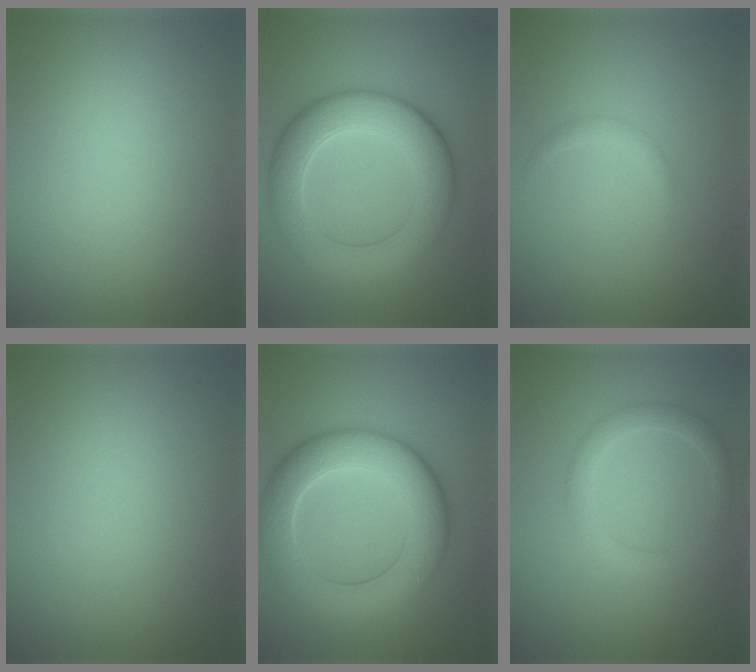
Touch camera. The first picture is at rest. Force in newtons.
{"total": 7.9, "press": 7.9, "slide": 0.5}
{"total": 0.9, "press": 0.9, "slide": 0.0}
{"total": 0.0}
{"total": 8.7, "press": 8.7, "slide": 0.9}
{"total": 2.2, "press": 2.2, "slide": 0.1}